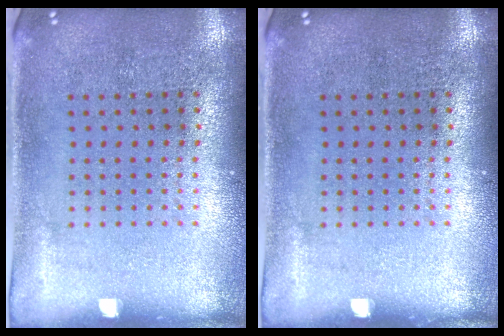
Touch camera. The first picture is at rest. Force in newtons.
{"total": 0.0}